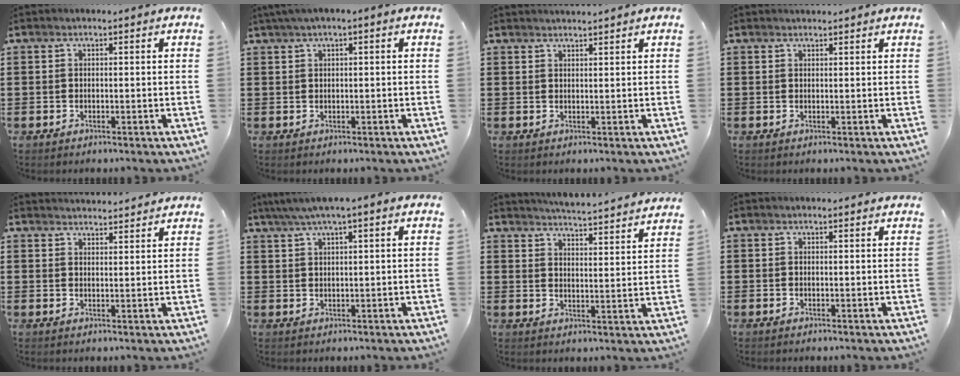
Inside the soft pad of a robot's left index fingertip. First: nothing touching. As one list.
[{"total": 1.4, "force": [0.1, 0.2, 1.4], "torque": [-0.023, 0.000, 0.001]}, {"total": 1.2, "force": [1.2, -0.2, 0.0], "torque": [-0.001, -0.001, 0.024]}, {"total": 0.9, "force": [0.9, 0.1, 0.1], "torque": [-0.003, -0.001, 0.019]}, {"total": 2.5, "force": [2.5, -0.2, -0.2], "torque": [-0.004, -0.008, 0.048]}, {"total": 3.1, "force": [1.8, 0.2, 2.6], "torque": [-0.053, 0.002, 0.031]}, {"total": 4.5, "force": [4.4, -0.8, 0.5], "torque": [-0.029, -0.037, 0.073]}, {"total": 0.6, "force": [0.5, 0.1, 0.3], "torque": [-0.007, 0.000, 0.010]}]